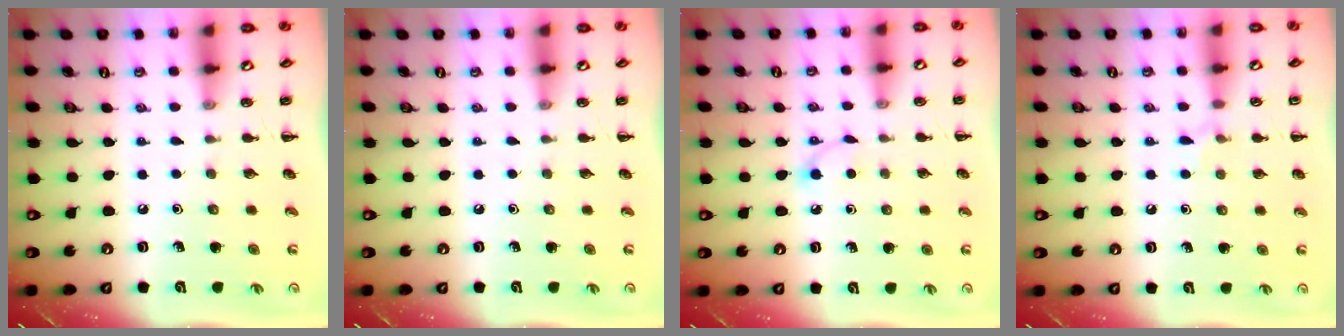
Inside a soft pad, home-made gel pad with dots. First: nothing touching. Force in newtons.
{"total": 0.0}
{"total": 2.8, "press": 2.7, "slide": 0.9}
{"total": 4.5, "press": 4.2, "slide": 1.5}